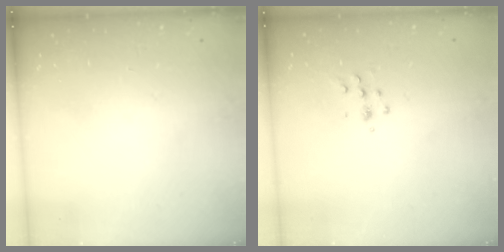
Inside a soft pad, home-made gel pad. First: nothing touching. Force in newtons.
{"total": 5.4, "press": 5.4, "slide": 0.6}